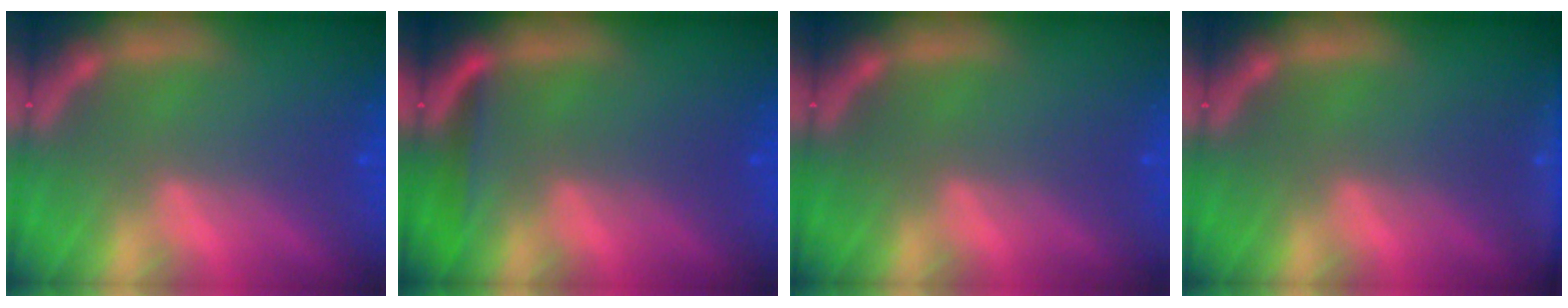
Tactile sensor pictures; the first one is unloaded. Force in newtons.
{"total": 1.9}
{"total": 0.0}
{"total": 3.0}